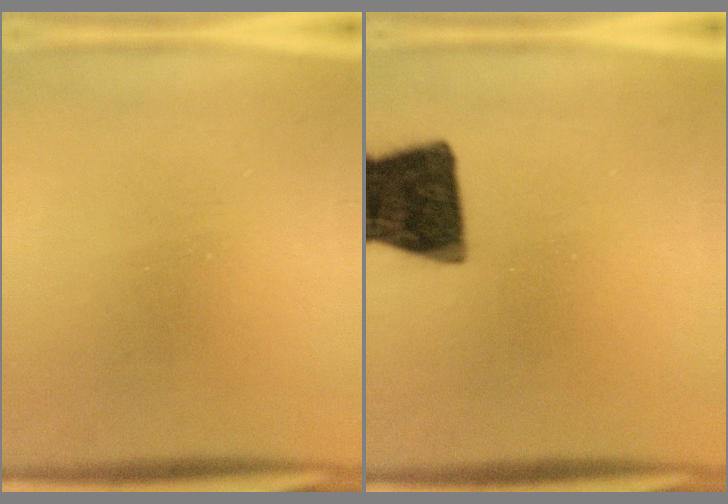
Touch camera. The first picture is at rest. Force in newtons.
{"total": 15.0}